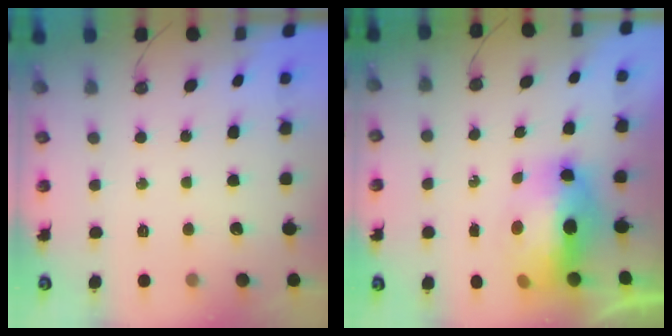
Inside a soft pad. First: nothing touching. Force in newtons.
{"total": 13.2, "press": 13.0, "slide": 2.0}